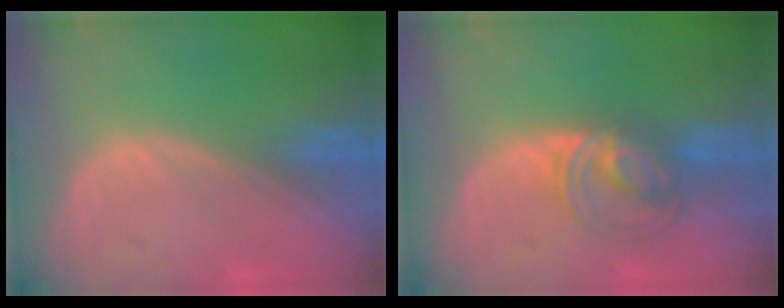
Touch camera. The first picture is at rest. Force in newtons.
{"total": 5.9, "press": 5.9, "slide": 0.7}